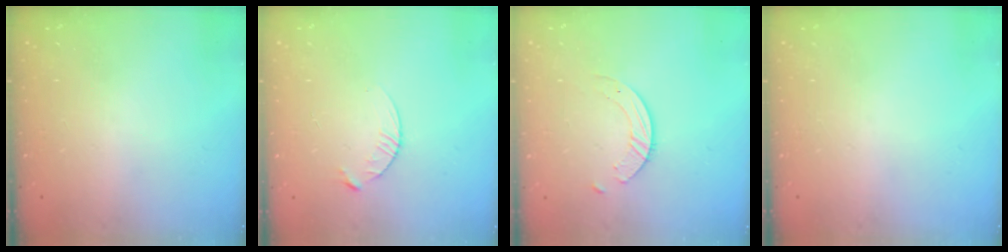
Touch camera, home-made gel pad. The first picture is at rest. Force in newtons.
{"total": 3.7, "press": 3.7, "slide": 0.4}
{"total": 4.5, "press": 4.5, "slide": 0.3}
{"total": 0.0}